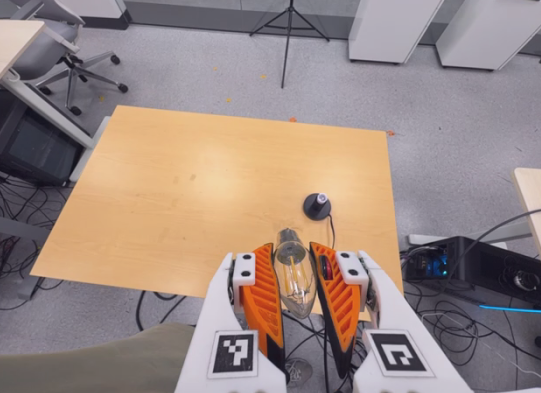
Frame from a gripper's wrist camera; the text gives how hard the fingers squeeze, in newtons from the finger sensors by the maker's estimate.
{"total": 19.9, "left": 21.1, "right": 18.7}